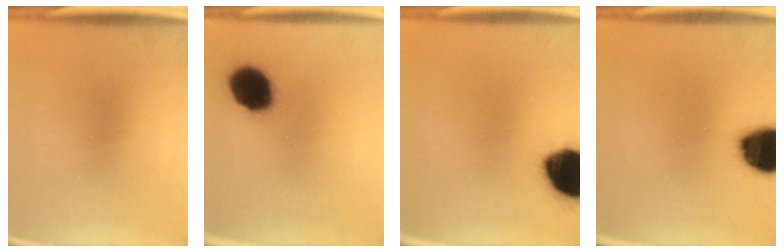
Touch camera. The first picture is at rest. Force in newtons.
{"total": 12.6}
{"total": 18.2}
{"total": 17.1}